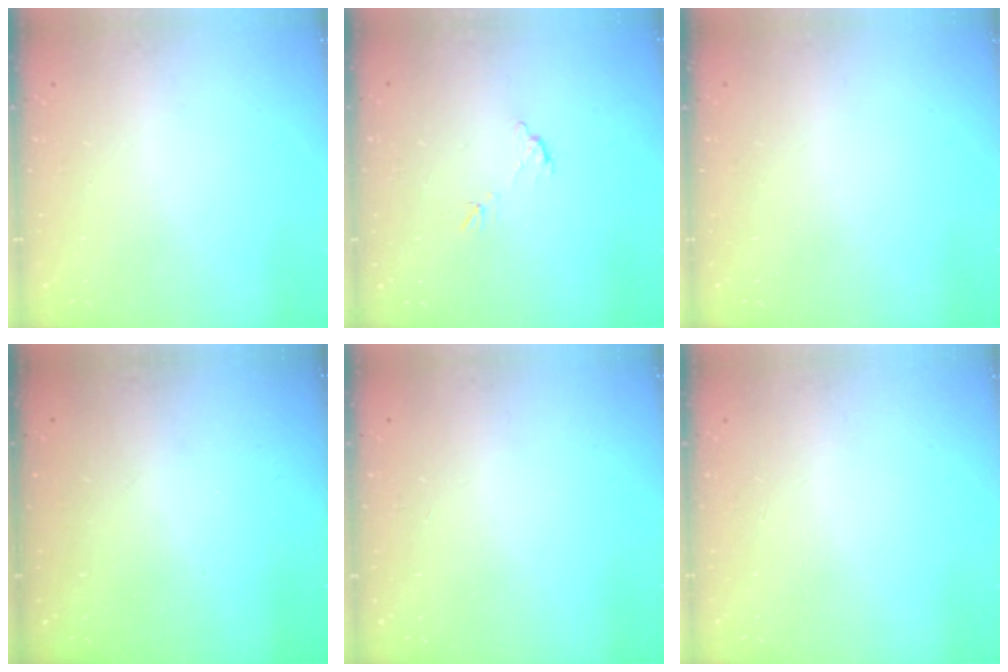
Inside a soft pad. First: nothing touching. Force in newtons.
{"total": 4.5, "press": 4.5, "slide": 0.2}
{"total": 0.0}
{"total": 3.3, "press": 3.3, "slide": 0.1}
{"total": 4.1, "press": 4.1, "slide": 0.1}
{"total": 0.0}